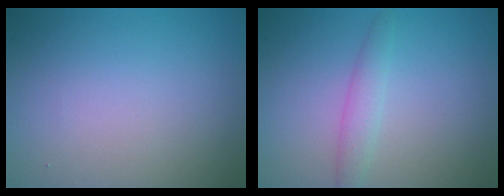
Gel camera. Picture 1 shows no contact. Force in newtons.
{"total": 1.8, "press": 1.8, "slide": 0.1}